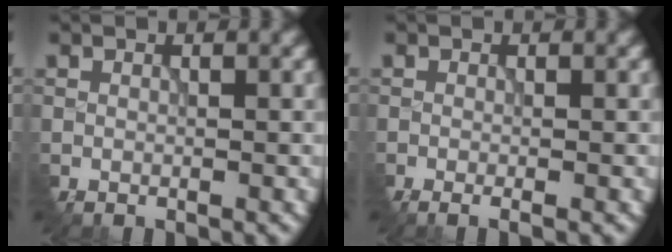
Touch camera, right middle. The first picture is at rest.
{"total": 1.6, "force": [-0.9, 0.4, 1.3], "torque": [-0.026, -0.004, -0.013]}